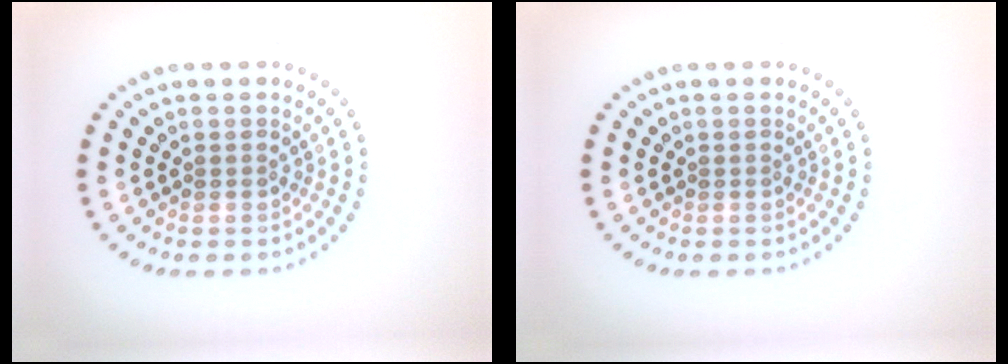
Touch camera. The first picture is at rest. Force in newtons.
{"total": 0.0}